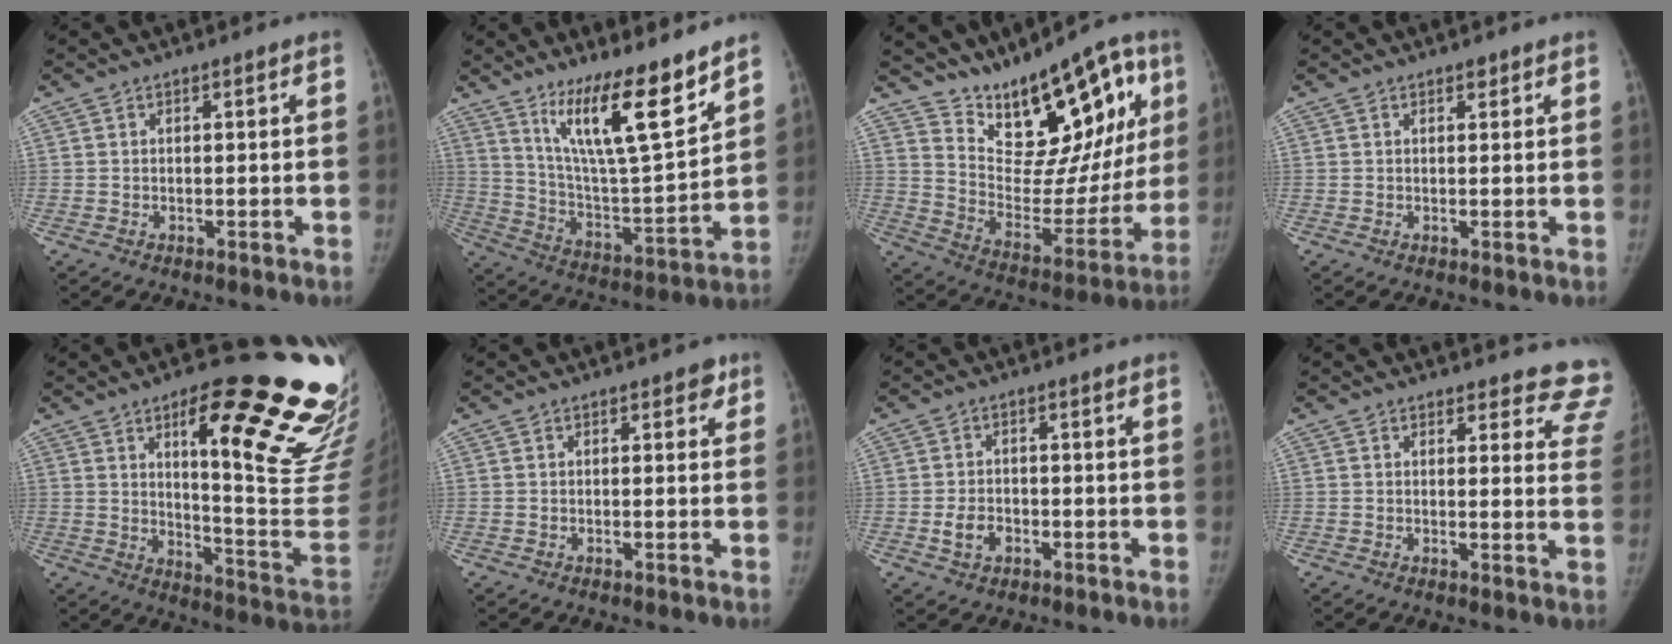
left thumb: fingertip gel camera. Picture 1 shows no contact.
{"total": 17.5, "force": [12.2, 3.1, 12.1], "torque": [-0.179, -0.088, 0.220]}
{"total": 22.2, "force": [13.2, 9.8, 14.9], "torque": [-0.152, -0.060, 0.216]}
{"total": 1.0, "force": [0.7, 0.5, 0.4], "torque": [-0.002, -0.004, 0.008]}
{"total": 29.7, "force": [13.9, 7.8, 25.1], "torque": [-0.226, -0.051, 0.206]}
{"total": 1.7, "force": [0.9, 1.1, 0.9], "torque": [0.008, 0.000, 0.005]}
{"total": 3.9, "force": [-1.3, 2.8, 2.4], "torque": [-0.039, 0.011, -0.021]}
{"total": 11.4, "force": [10.9, 3.4, 0.4], "torque": [0.055, -0.093, 0.079]}